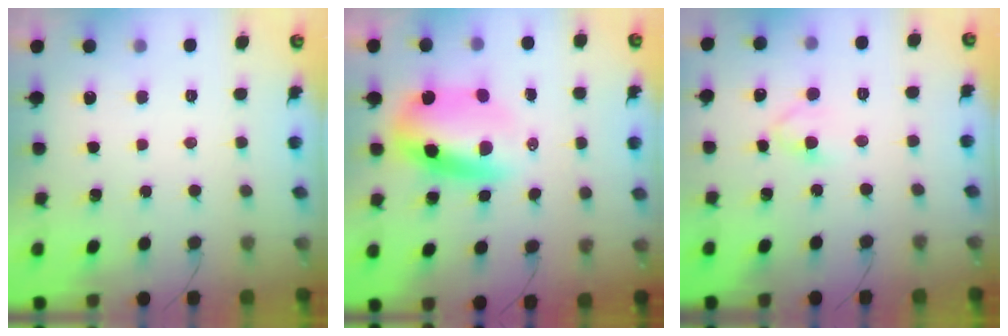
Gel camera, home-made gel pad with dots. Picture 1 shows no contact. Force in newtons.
{"total": 10.1, "press": 9.7, "slide": 2.7}
{"total": 2.9, "press": 2.6, "slide": 1.3}